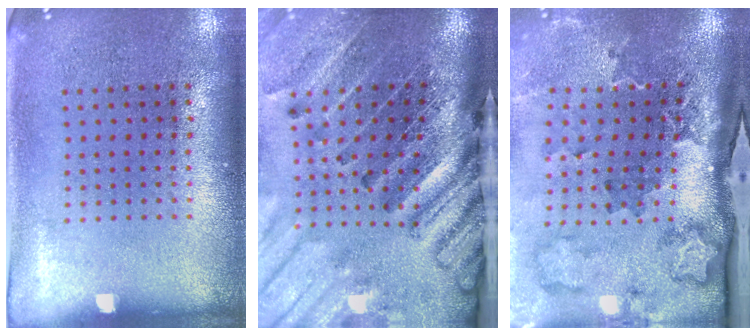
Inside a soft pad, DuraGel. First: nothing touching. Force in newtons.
{"total": 4.7, "press": 3.4, "slide": 3.2}
{"total": 3.0, "press": 2.2, "slide": 2.0}